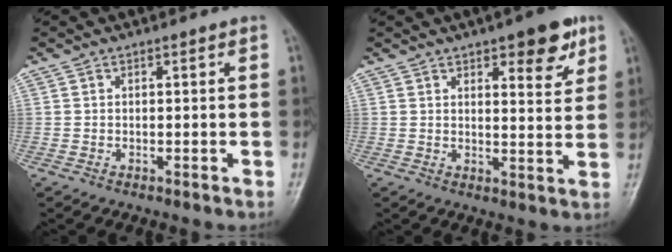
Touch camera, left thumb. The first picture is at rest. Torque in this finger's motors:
{"motor_torque": [0.22, 0.25, -0.05, -0.22, 0.05]}